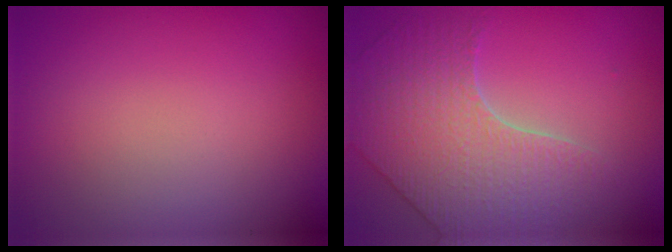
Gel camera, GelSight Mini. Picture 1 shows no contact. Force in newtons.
{"total": 4.5, "press": 4.3, "slide": 1.1}